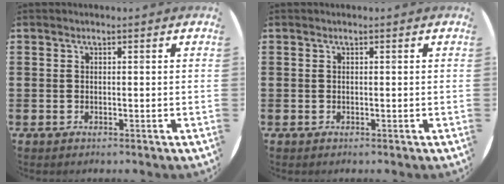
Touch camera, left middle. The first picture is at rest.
{"total": 0.0}